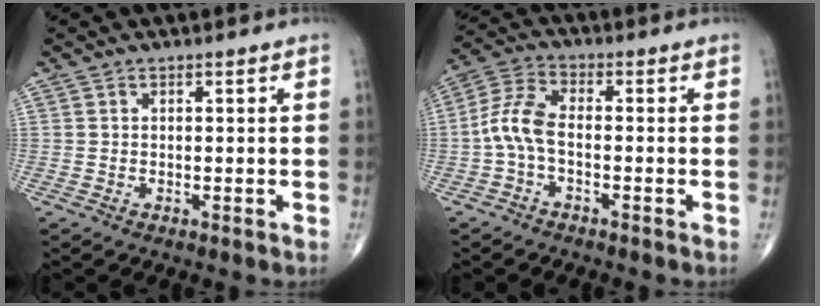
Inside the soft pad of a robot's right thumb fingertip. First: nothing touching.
{"total": 6.8, "force": [-1.5, 3.1, 5.8], "torque": [-0.132, 0.023, -0.040]}